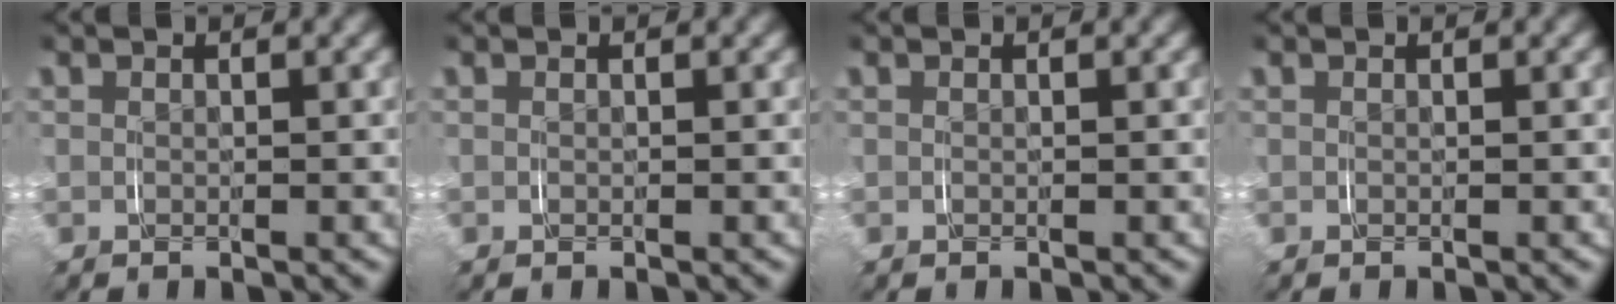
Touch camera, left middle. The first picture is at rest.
{"total": 0.0}
{"total": 0.0}
{"total": 0.0}